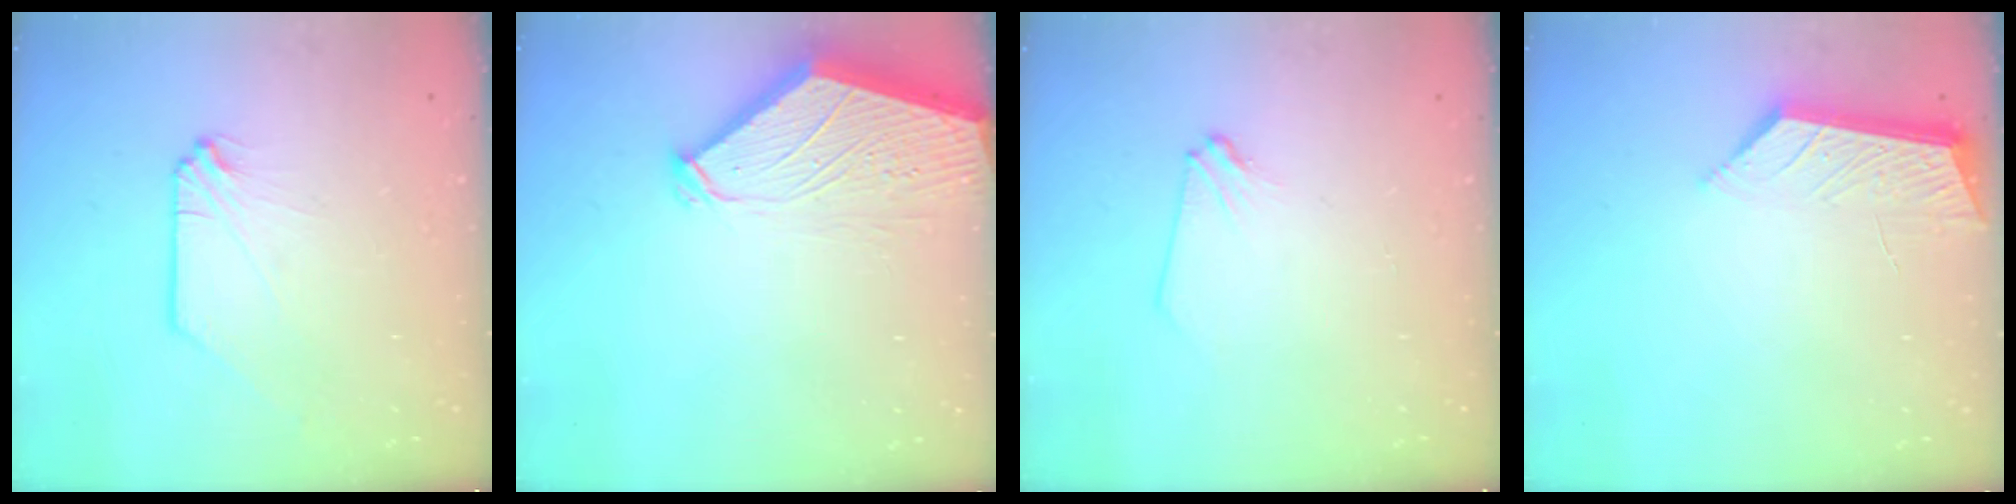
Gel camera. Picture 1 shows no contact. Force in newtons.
{"total": 3.1, "press": 3.1, "slide": 0.4}
{"total": 1.6, "press": 1.6, "slide": 0.3}
{"total": 5.6, "press": 5.5, "slide": 0.7}